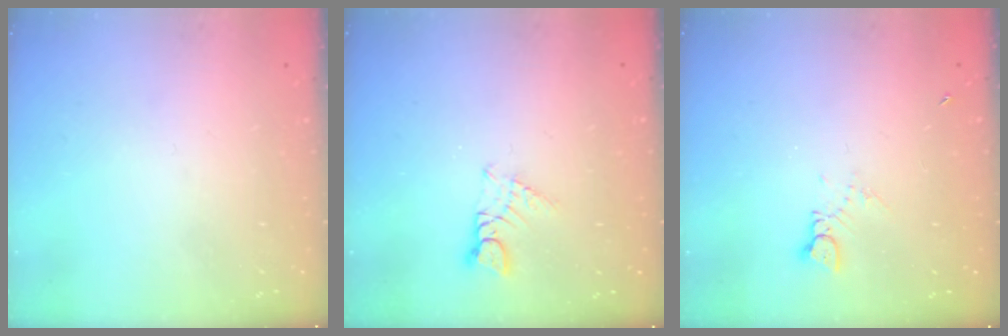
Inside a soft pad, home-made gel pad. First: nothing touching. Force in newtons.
{"total": 1.1, "press": 1.1, "slide": 0.1}
{"total": 2.0, "press": 2.0, "slide": 0.1}